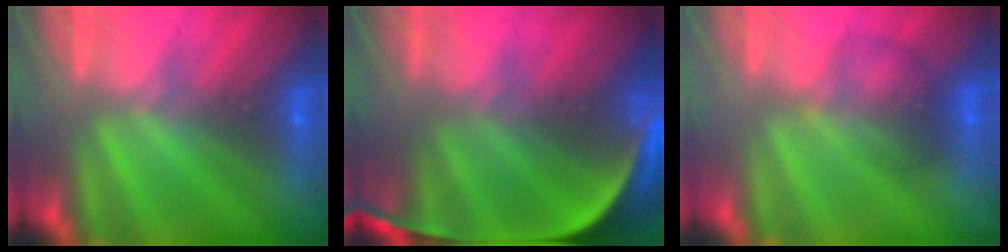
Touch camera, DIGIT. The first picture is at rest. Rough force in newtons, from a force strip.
{"total": 9.4}
{"total": 2.0}